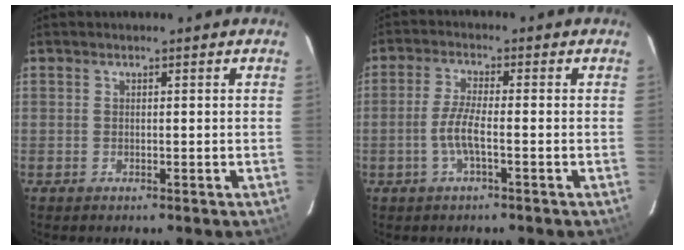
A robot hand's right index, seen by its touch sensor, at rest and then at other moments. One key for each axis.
{"total": 4.8, "fx": -1.6, "fy": 0.6, "fz": 4.5, "tx": -0.098, "ty": 0.001, "tz": -0.032}